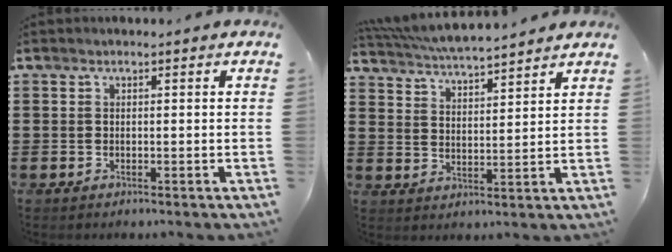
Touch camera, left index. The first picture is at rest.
{"total": 5.2, "force": [5.0, -0.1, 1.3], "torque": [-0.045, -0.026, 0.088]}